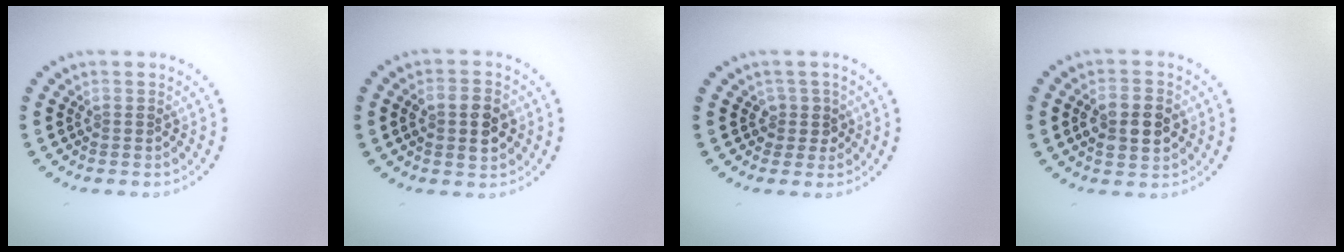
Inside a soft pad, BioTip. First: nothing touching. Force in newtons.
{"total": 3.9, "press": 3.9, "slide": 0.3}
{"total": 1.7, "press": 1.3, "slide": 1.0}
{"total": 3.7, "press": 3.7, "slide": 0.1}